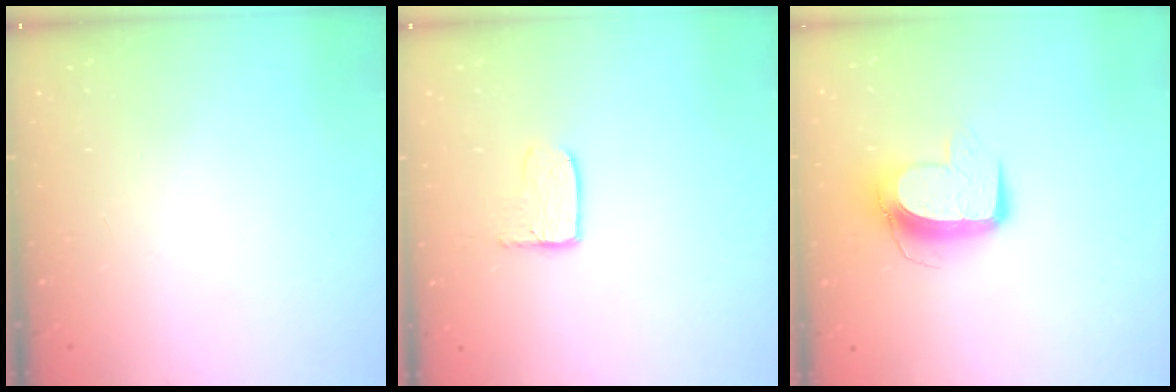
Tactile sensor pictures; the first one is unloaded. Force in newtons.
{"total": 3.9, "press": 3.9, "slide": 0.4}
{"total": 10.2, "press": 10.2, "slide": 0.6}